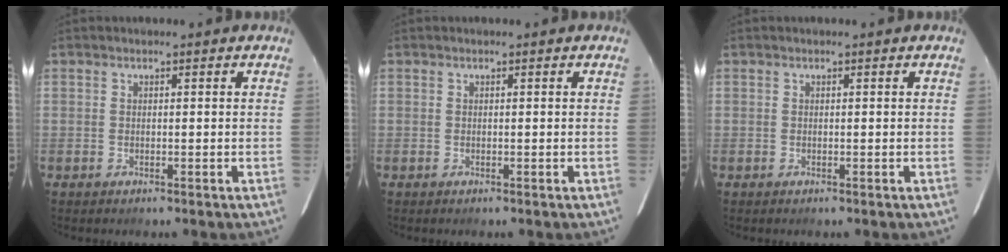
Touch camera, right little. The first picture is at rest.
{"total": 0.0}
{"total": 0.0}